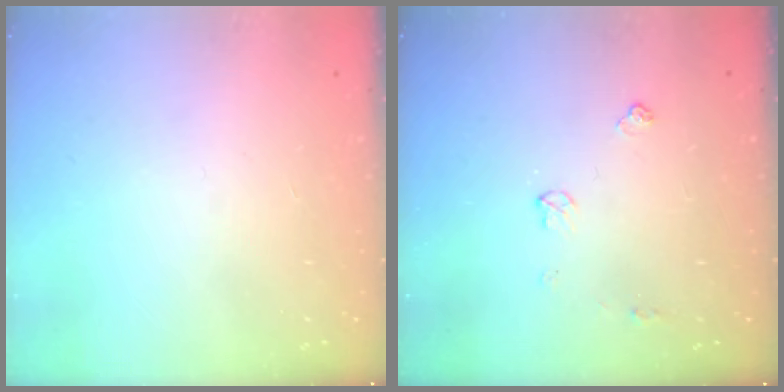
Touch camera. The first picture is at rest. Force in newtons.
{"total": 5.3, "press": 5.2, "slide": 0.7}